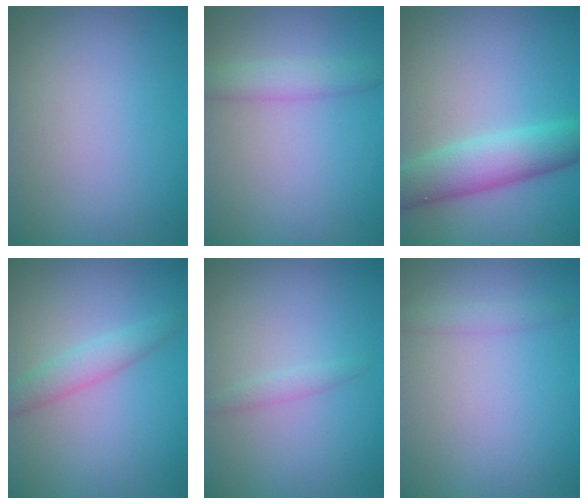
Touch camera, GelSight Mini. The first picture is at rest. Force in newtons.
{"total": 2.6, "press": 2.6, "slide": 0.0}
{"total": 5.6, "press": 5.6, "slide": 0.1}
{"total": 2.3, "press": 2.3, "slide": 0.1}
{"total": 0.5, "press": 0.5, "slide": 0.1}
{"total": 1.1, "press": 1.1, "slide": 0.1}